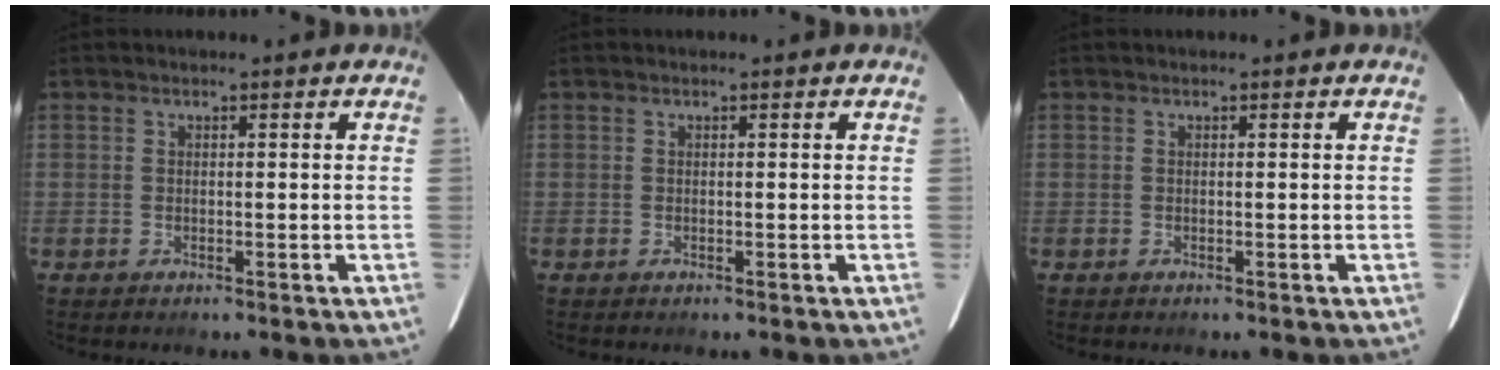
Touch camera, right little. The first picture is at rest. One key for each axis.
{"total": 0.0}
{"total": 0.0}